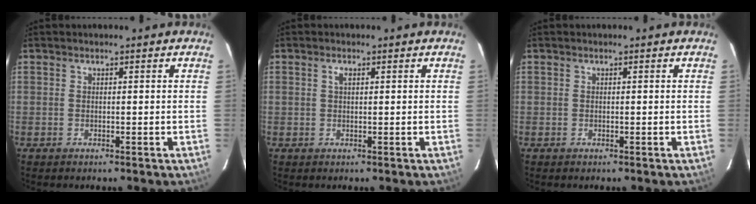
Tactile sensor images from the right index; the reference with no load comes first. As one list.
[{"total": 1.1, "force": [0.4, 0.5, 0.9], "torque": [-0.017, 0.003, 0.006]}, {"total": 0.0}]